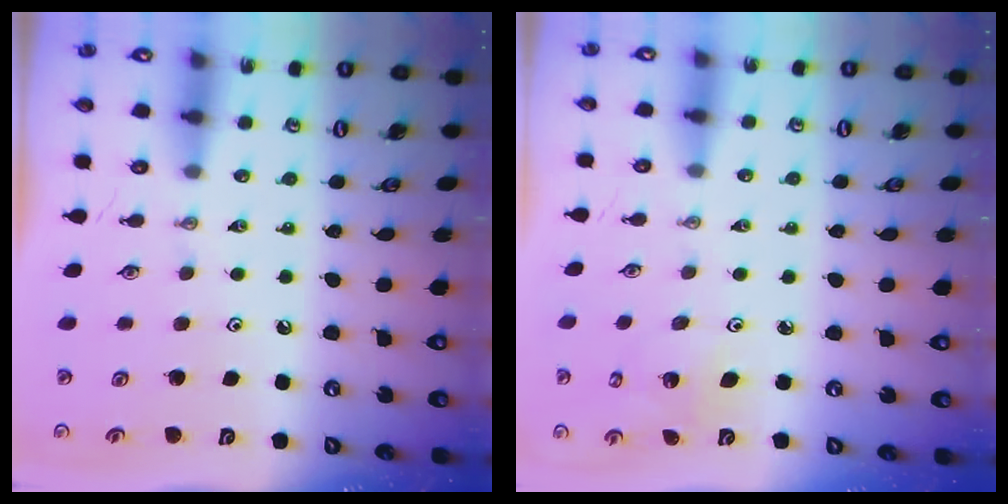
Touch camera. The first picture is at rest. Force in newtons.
{"total": 3.5, "press": 3.5, "slide": 0.2}